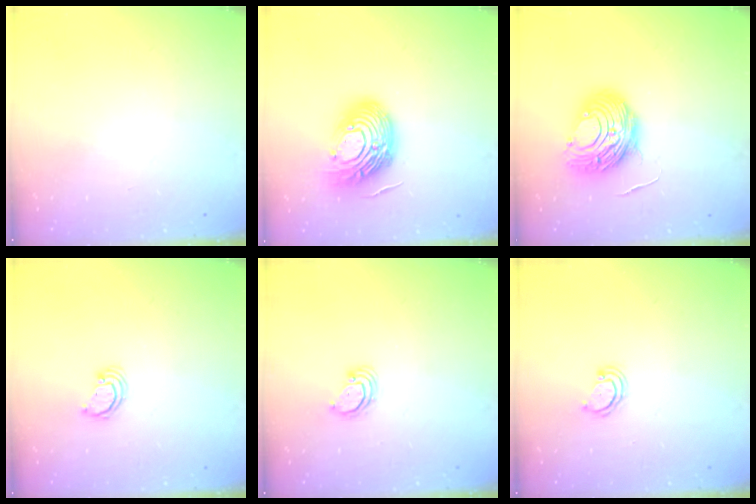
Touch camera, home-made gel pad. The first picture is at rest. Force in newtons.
{"total": 17.4, "press": 17.3, "slide": 2.1}
{"total": 12.0, "press": 12.0, "slide": 0.9}
{"total": 2.6, "press": 2.6, "slide": 0.2}
{"total": 2.9, "press": 2.9, "slide": 0.3}
{"total": 3.1, "press": 3.0, "slide": 0.4}